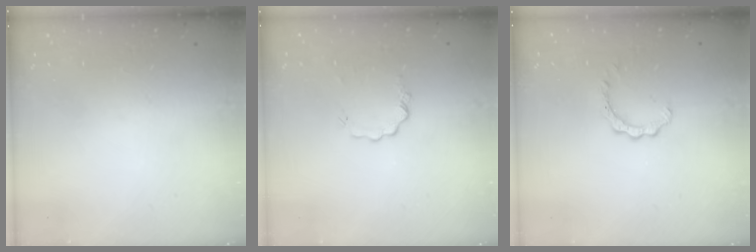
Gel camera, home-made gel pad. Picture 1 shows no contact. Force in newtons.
{"total": 3.4, "press": 3.4, "slide": 0.3}
{"total": 2.3, "press": 2.3, "slide": 0.3}